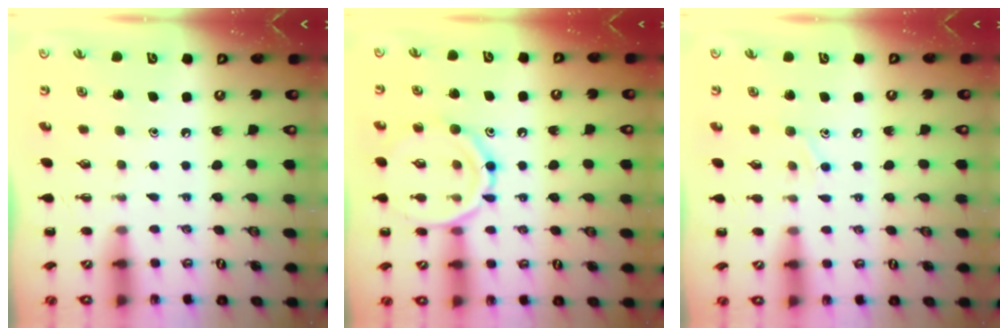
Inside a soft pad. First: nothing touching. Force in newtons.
{"total": 13.9, "press": 13.8, "slide": 1.2}
{"total": 6.2, "press": 6.0, "slide": 1.7}